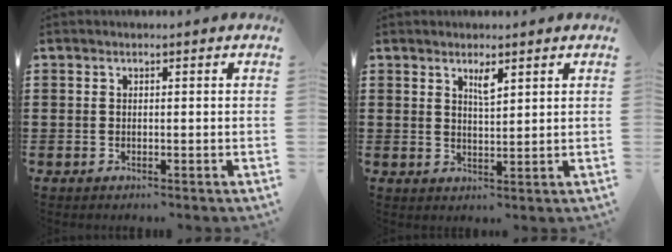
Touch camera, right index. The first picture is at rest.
{"total": 2.6, "force": [1.7, 0.6, 1.9], "torque": [-0.033, -0.001, 0.027]}